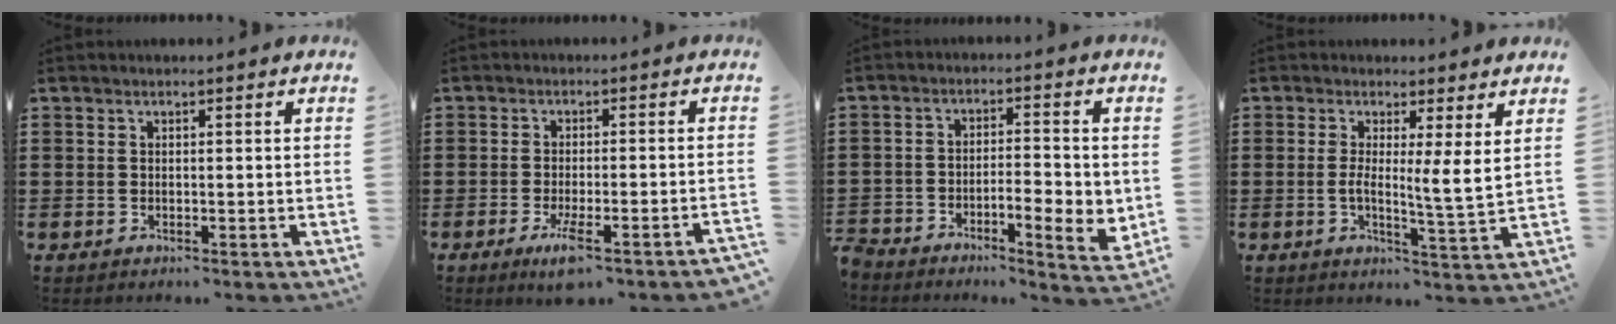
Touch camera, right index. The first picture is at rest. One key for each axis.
{"total": 4.8, "fx": -2.9, "fy": 0.1, "fz": 3.8, "tx": -0.075, "ty": -0.014, "tz": -0.052}
{"total": 5.5, "fx": -2.9, "fy": 1.8, "fz": 4.3, "tx": -0.071, "ty": 0.001, "tz": -0.050}
{"total": 5.5, "fx": 1.6, "fy": -0.2, "fz": 5.3, "tx": -0.091, "ty": -0.019, "tz": 0.024}